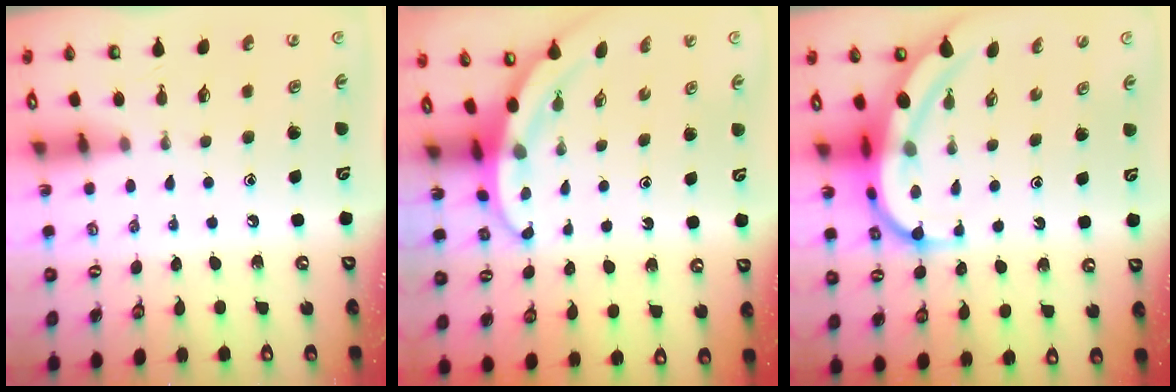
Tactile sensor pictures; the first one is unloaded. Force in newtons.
{"total": 3.2, "press": 3.2, "slide": 0.0}
{"total": 8.2, "press": 8.2, "slide": 0.6}